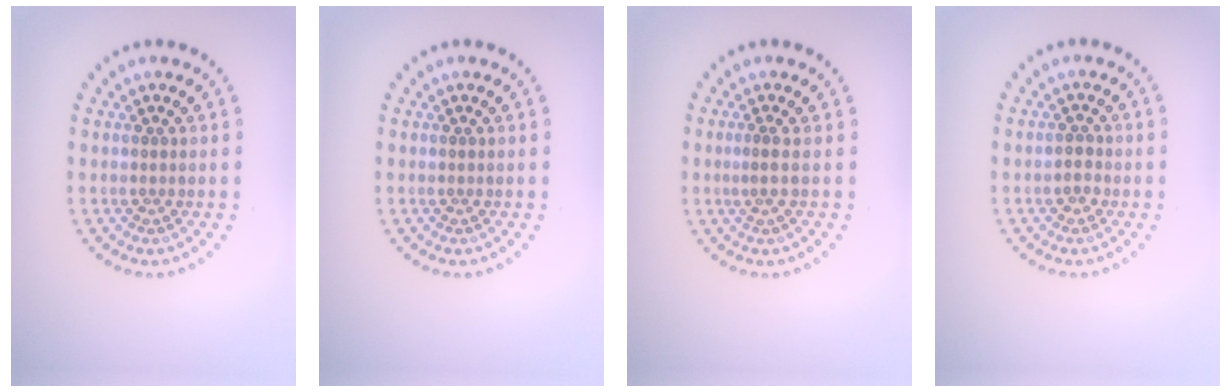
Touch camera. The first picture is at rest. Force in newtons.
{"total": 0.0}
{"total": 0.8, "press": 0.6, "slide": 0.5}
{"total": 1.1, "press": 1.1, "slide": 0.3}